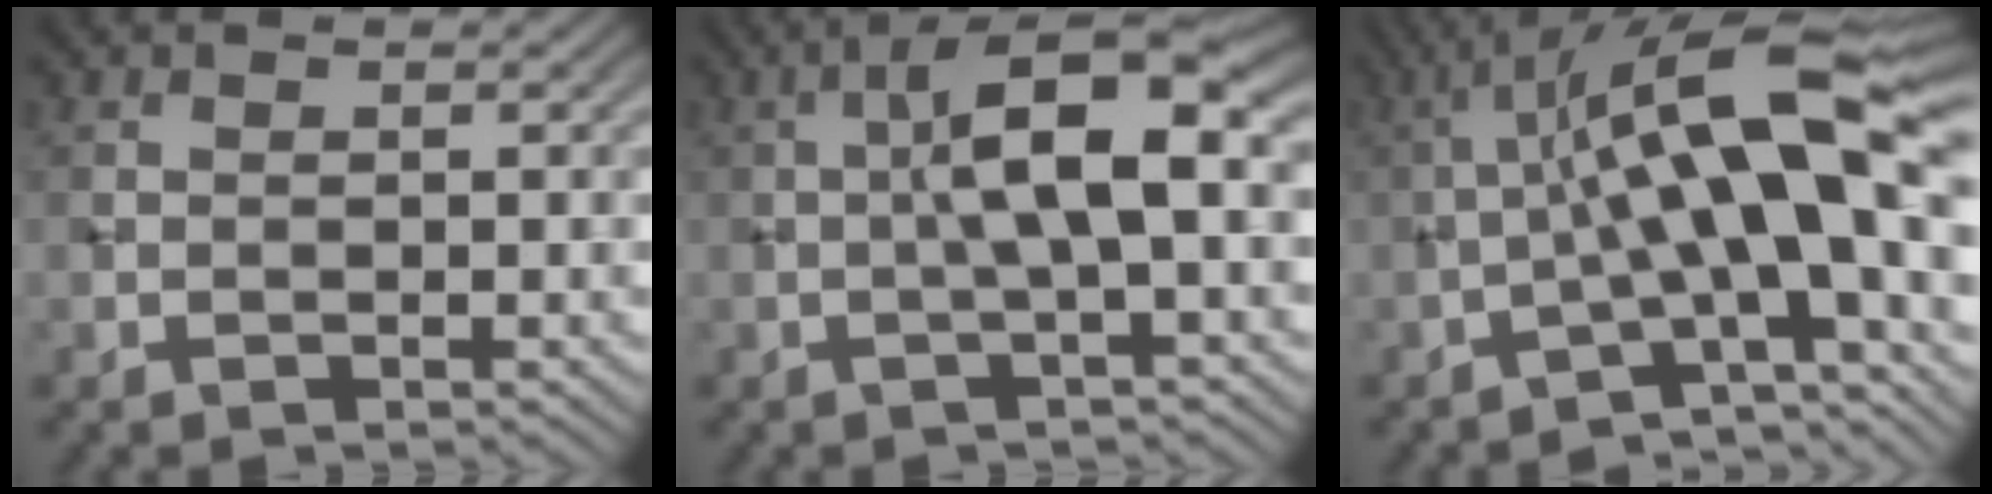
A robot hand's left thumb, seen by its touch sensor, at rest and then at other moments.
{"total": 8.3, "force": [0.1, 1.9, 8.1], "torque": [-0.134, 0.025, -0.009]}
{"total": 14.9, "force": [-1.1, 3.7, 14.4], "torque": [-0.210, 0.033, -0.027]}